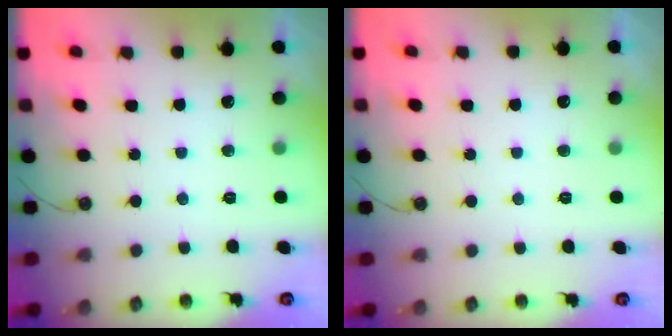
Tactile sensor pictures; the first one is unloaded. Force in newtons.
{"total": 0.0}